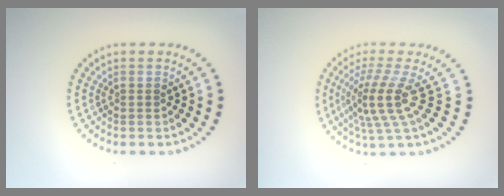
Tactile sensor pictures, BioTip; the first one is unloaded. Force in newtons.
{"total": 4.1, "press": 2.8, "slide": 2.9}